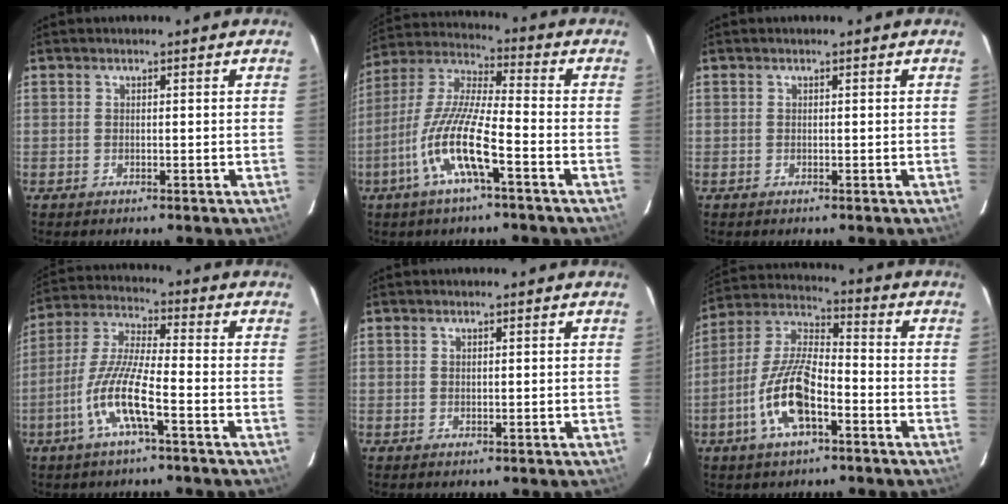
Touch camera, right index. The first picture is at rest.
{"total": 13.2, "force": [-5.7, 1.6, 11.8], "torque": [-0.244, -0.005, -0.117]}
{"total": 0.0}
{"total": 11.1, "force": [-4.8, 1.2, 10.0], "torque": [-0.215, -0.002, -0.095]}
{"total": 0.5, "force": [0.3, 0.3, 0.4], "torque": [-0.007, 0.002, 0.006]}
{"total": 13.2, "force": [-5.6, 4.7, 11.0], "torque": [-0.236, -0.001, -0.109]}